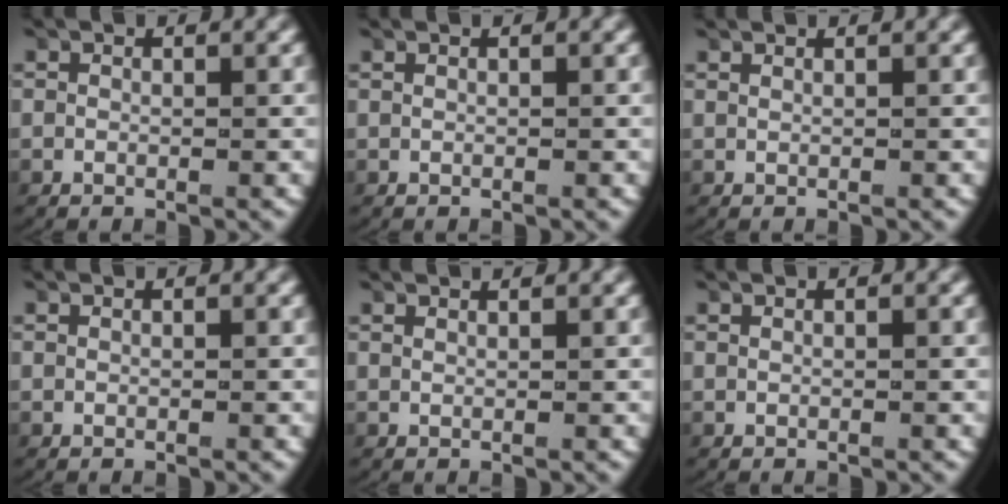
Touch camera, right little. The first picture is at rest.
{"total": 0.0}
{"total": 0.5, "force": [0.5, -0.3, 0.0], "torque": [0.002, 0.001, 0.010]}
{"total": 0.0}
{"total": 0.8, "force": [0.8, -0.3, 0.0], "torque": [0.003, 0.002, 0.016]}
{"total": 0.0}